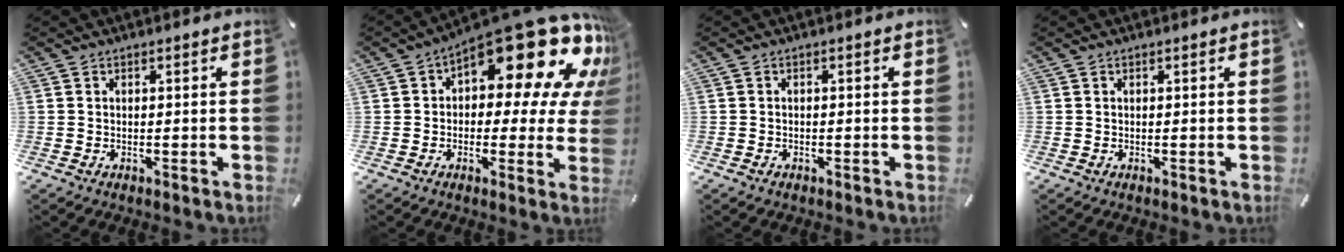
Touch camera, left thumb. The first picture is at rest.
{"total": 21.9, "force": [11.8, 10.1, 15.4], "torque": [-0.208, -0.089, 0.198]}
{"total": 0.6, "force": [-0.4, 0.4, 0.1], "torque": [-0.002, 0.003, -0.010]}
{"total": 0.0}